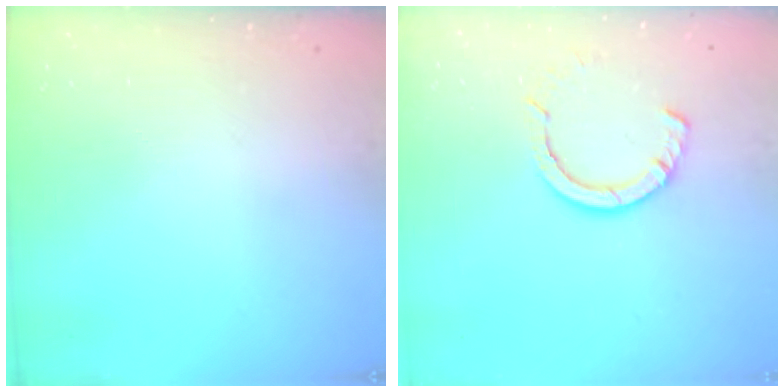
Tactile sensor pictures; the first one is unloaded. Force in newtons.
{"total": 7.5, "press": 7.4, "slide": 1.0}